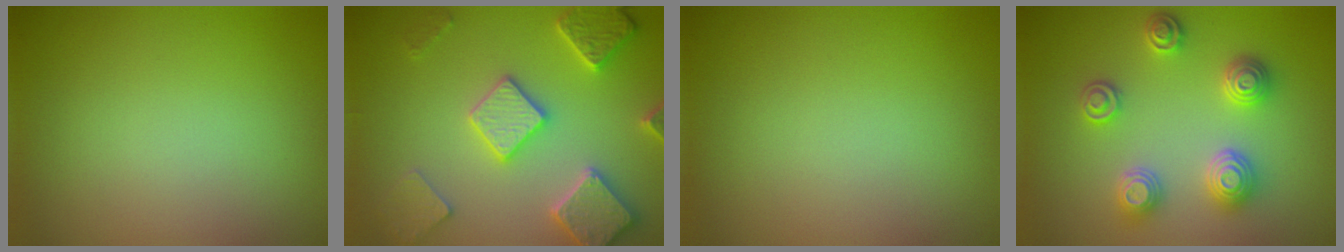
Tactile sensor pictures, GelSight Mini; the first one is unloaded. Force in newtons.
{"total": 5.8, "press": 5.6, "slide": 1.2}
{"total": 0.0}
{"total": 3.5, "press": 3.5, "slide": 0.6}